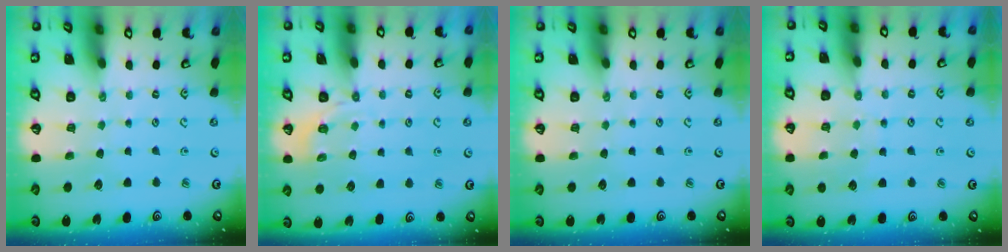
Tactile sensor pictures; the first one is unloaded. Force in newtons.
{"total": 2.9, "press": 2.2, "slide": 1.8}
{"total": 0.0}
{"total": 4.2, "press": 4.1, "slide": 0.6}